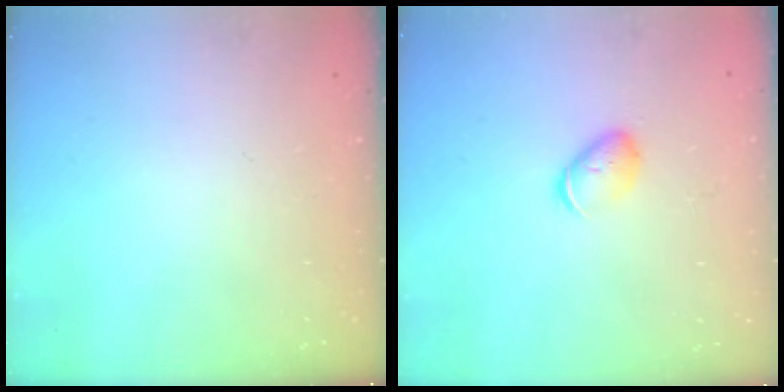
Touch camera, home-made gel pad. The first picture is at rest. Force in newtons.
{"total": 5.8, "press": 5.8, "slide": 0.7}